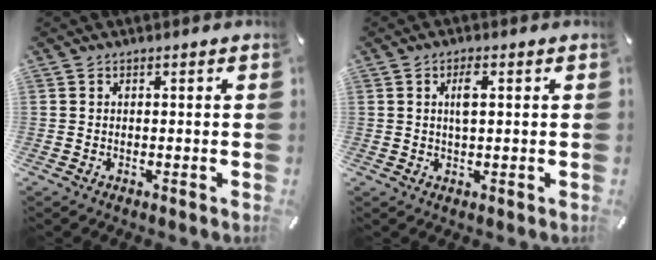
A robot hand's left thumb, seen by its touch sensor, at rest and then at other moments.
{"total": 3.4, "force": [0.9, 1.1, 3.2], "torque": [-0.067, 0.006, 0.012]}